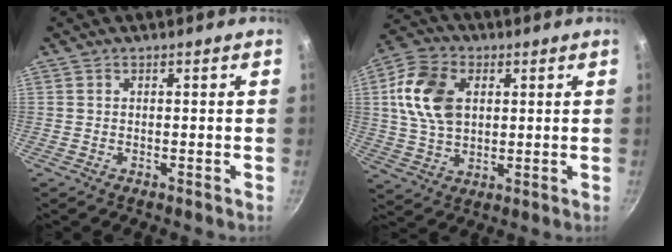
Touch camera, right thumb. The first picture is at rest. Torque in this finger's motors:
{"motor_torque": [-0.85, 0.88, 0.94, -0.41, 0.15]}